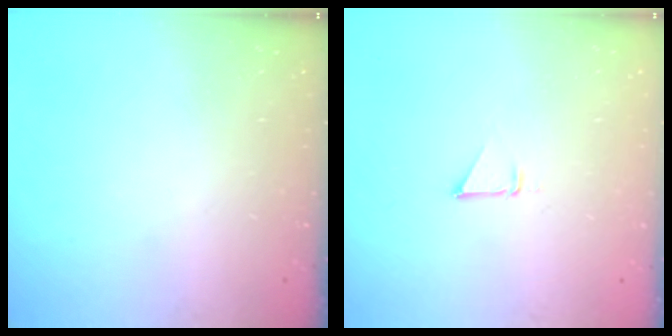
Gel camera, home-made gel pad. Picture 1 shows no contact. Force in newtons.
{"total": 2.5, "press": 2.5, "slide": 0.1}